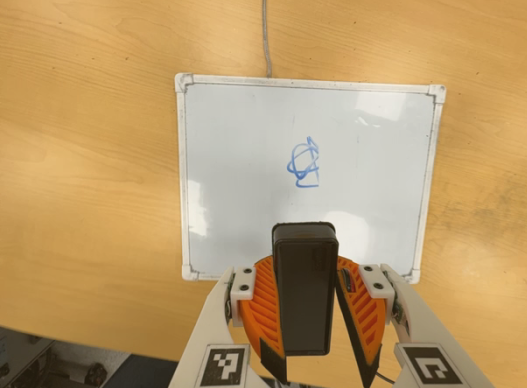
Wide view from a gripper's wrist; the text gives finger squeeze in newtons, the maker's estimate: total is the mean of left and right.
{"total": 8.4, "left": 8.2, "right": 8.6}